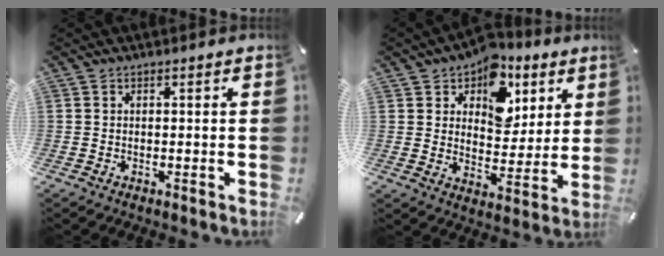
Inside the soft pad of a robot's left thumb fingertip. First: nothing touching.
{"total": 12.4, "force": [6.6, 8.9, 5.6], "torque": [-0.078, -0.052, 0.115]}